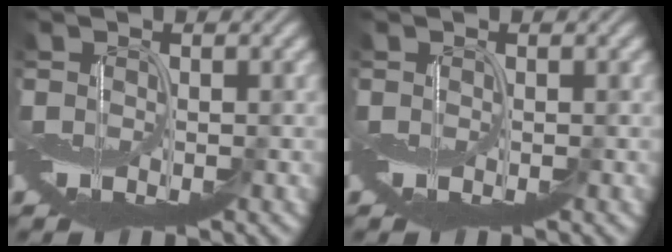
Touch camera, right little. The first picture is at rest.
{"total": 0.0}